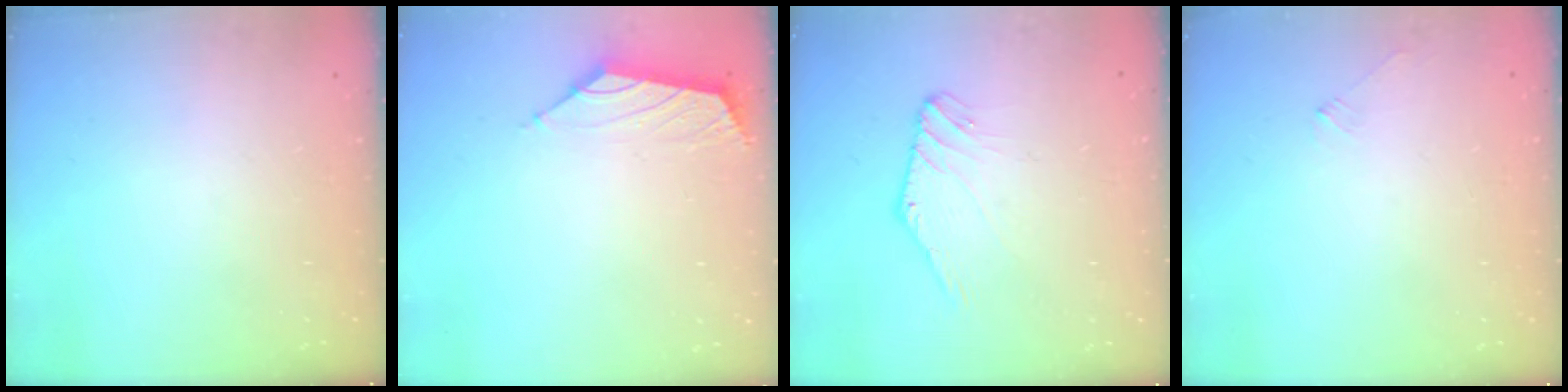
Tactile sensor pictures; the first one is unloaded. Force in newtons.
{"total": 1.6, "press": 1.5, "slide": 0.7}
{"total": 0.0}
{"total": 2.3, "press": 2.3, "slide": 0.5}